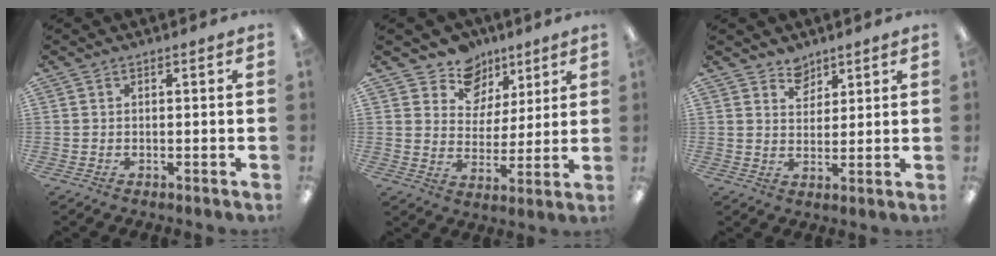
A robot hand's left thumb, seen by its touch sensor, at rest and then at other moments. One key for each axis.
{"total": 10.5, "fx": 7.4, "fy": 7.4, "fz": 1.5, "tx": -0.037, "ty": -0.053, "tz": 0.140}
{"total": 4.7, "fx": 3.9, "fy": 2.6, "fz": 0.4, "tx": 0.003, "ty": -0.025, "tz": 0.071}